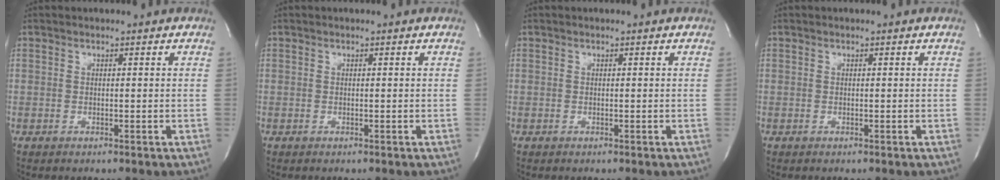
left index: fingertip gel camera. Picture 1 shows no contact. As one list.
[{"total": 0.0}, {"total": 0.0}, {"total": 0.0}]